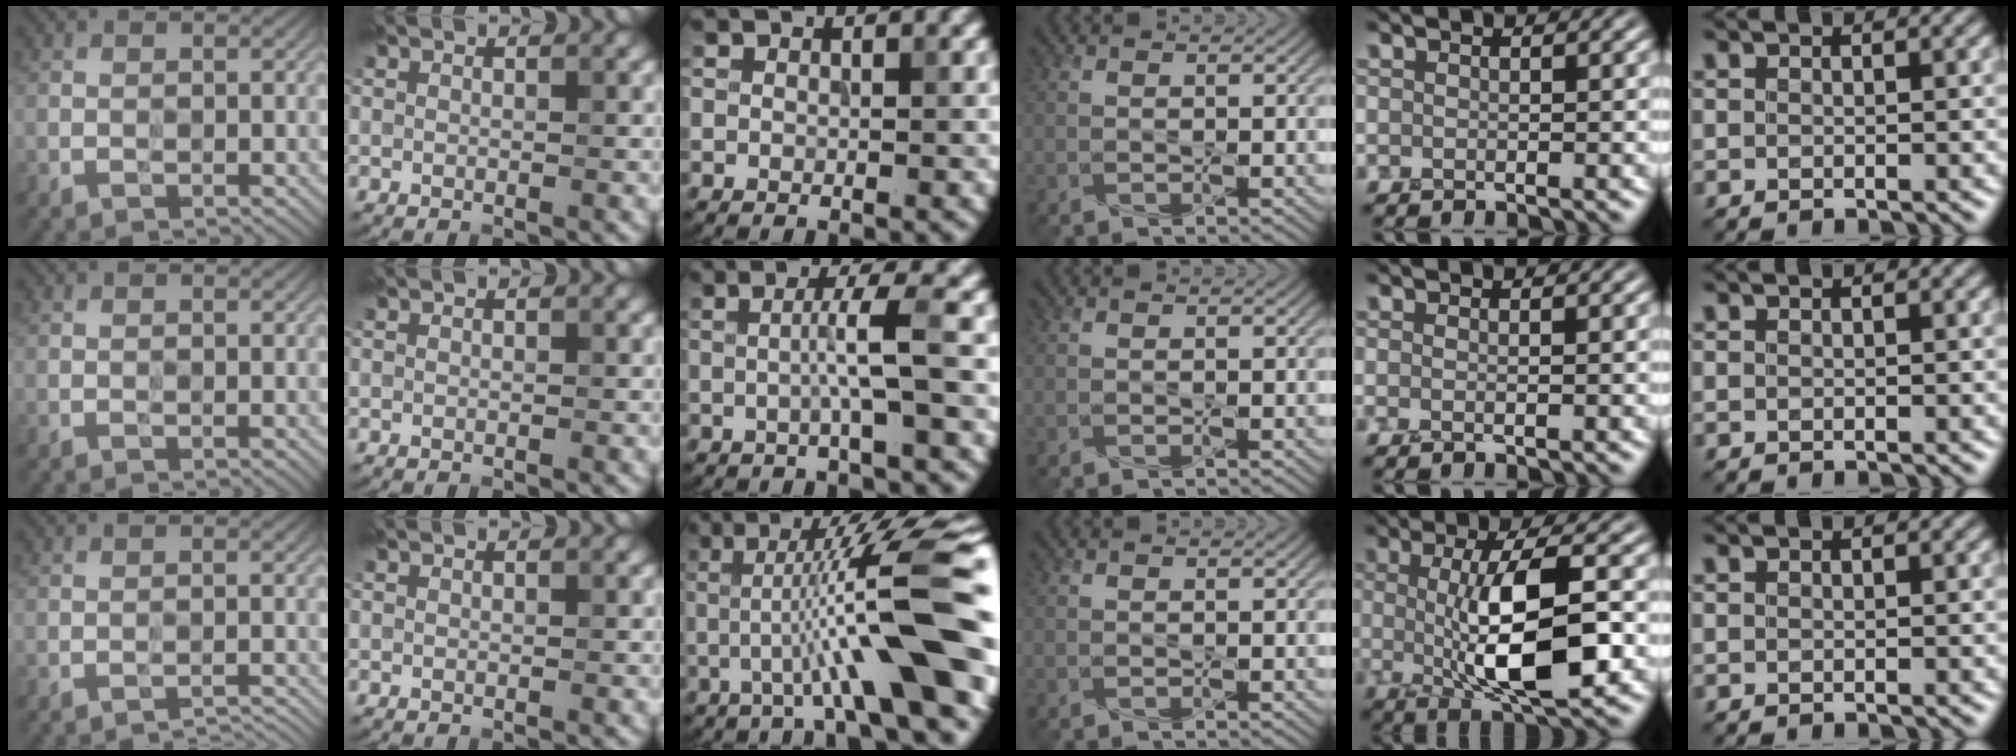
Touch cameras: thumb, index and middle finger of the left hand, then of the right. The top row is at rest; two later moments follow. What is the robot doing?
{"motion": "screw", "object": "organic brewed tea cap"}